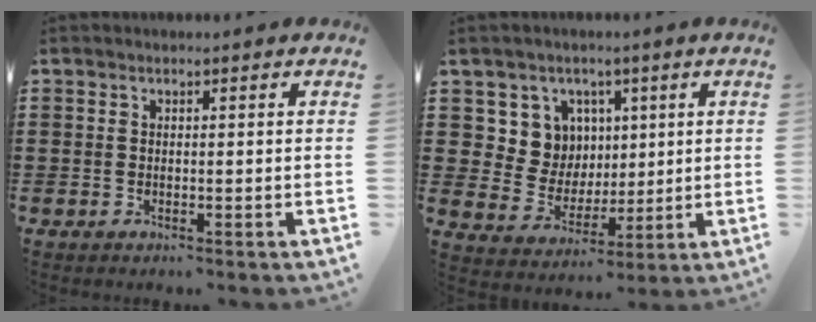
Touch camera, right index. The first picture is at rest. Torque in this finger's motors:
{"motor_torque": [0.33, -0.05, 0.23, 0.04]}